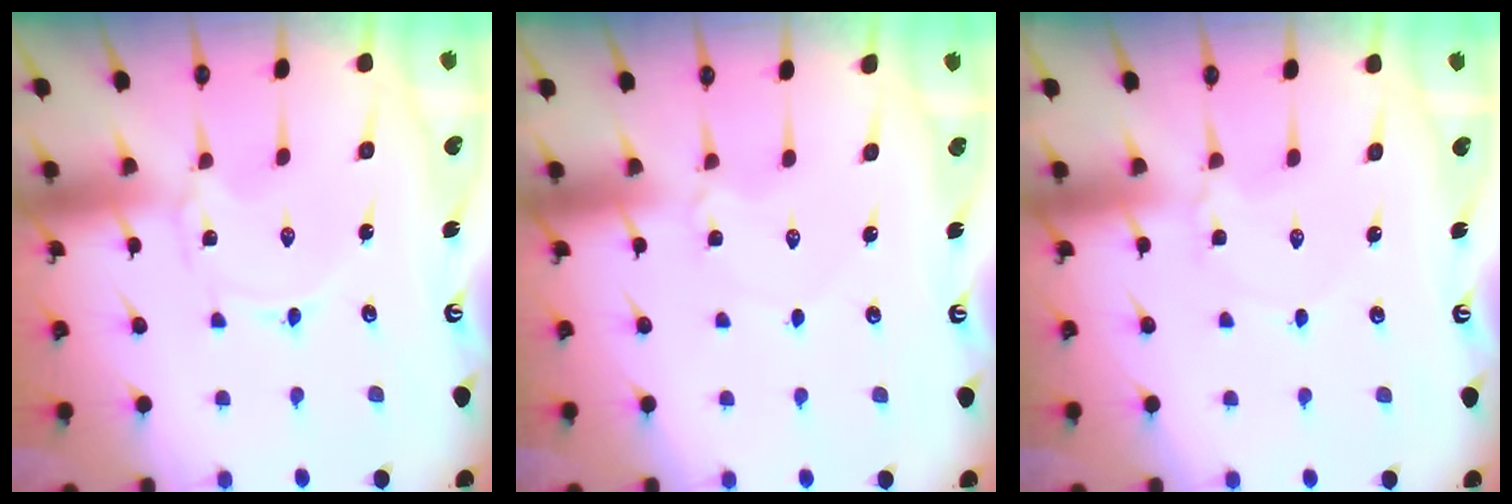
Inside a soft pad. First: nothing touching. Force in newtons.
{"total": 2.1, "press": 2.1, "slide": 0.2}
{"total": 2.0, "press": 2.0, "slide": 0.3}